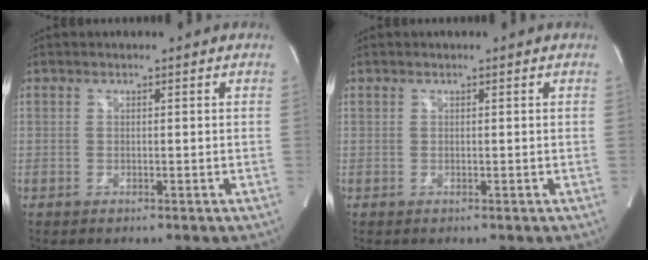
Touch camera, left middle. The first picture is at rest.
{"total": 0.0}